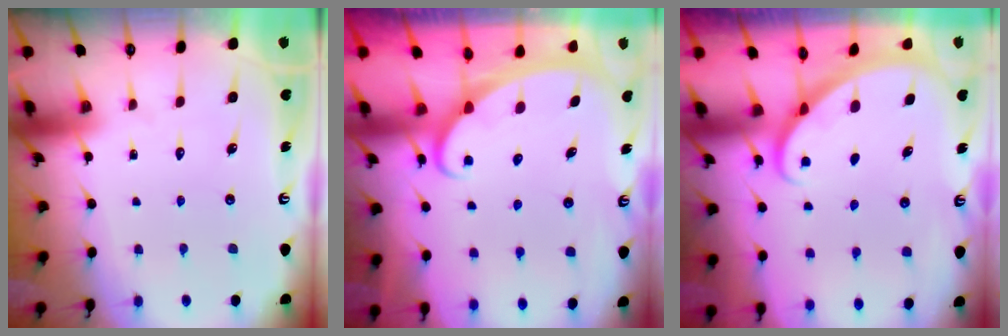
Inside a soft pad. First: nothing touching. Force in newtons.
{"total": 2.4, "press": 2.4, "slide": 0.4}
{"total": 2.1, "press": 2.1, "slide": 0.1}